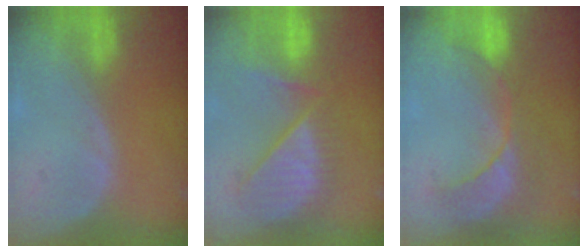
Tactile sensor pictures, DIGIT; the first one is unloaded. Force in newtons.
{"total": 9.7, "press": 9.3, "slide": 3.0}
{"total": 8.0, "press": 7.9, "slide": 1.6}